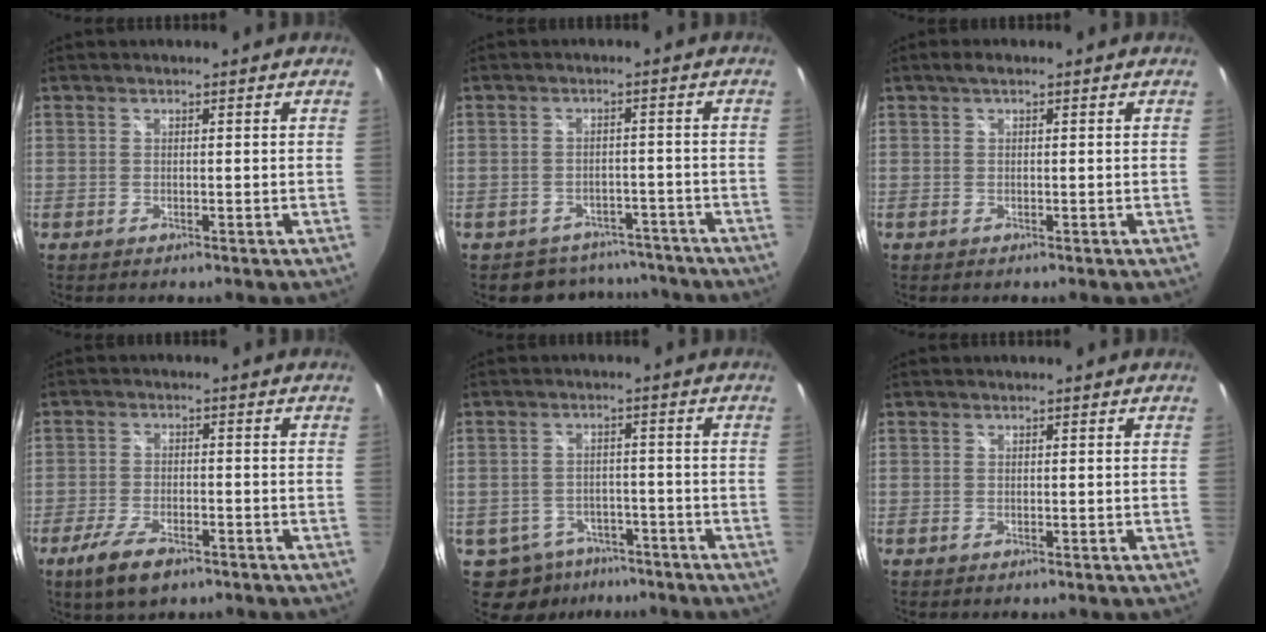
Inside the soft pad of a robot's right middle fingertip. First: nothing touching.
{"total": 8.4, "force": [-7.0, 4.6, 0.8], "torque": [-0.022, 0.020, -0.085]}
{"total": 1.7, "force": [0.9, 0.7, 1.3], "torque": [-0.025, 0.006, 0.011]}
{"total": 7.6, "force": [-5.1, 2.8, 5.0], "torque": [-0.124, -0.019, -0.091]}
{"total": 9.9, "force": [-6.1, 7.0, 3.2], "torque": [-0.091, 0.003, -0.075]}
{"total": 0.0}